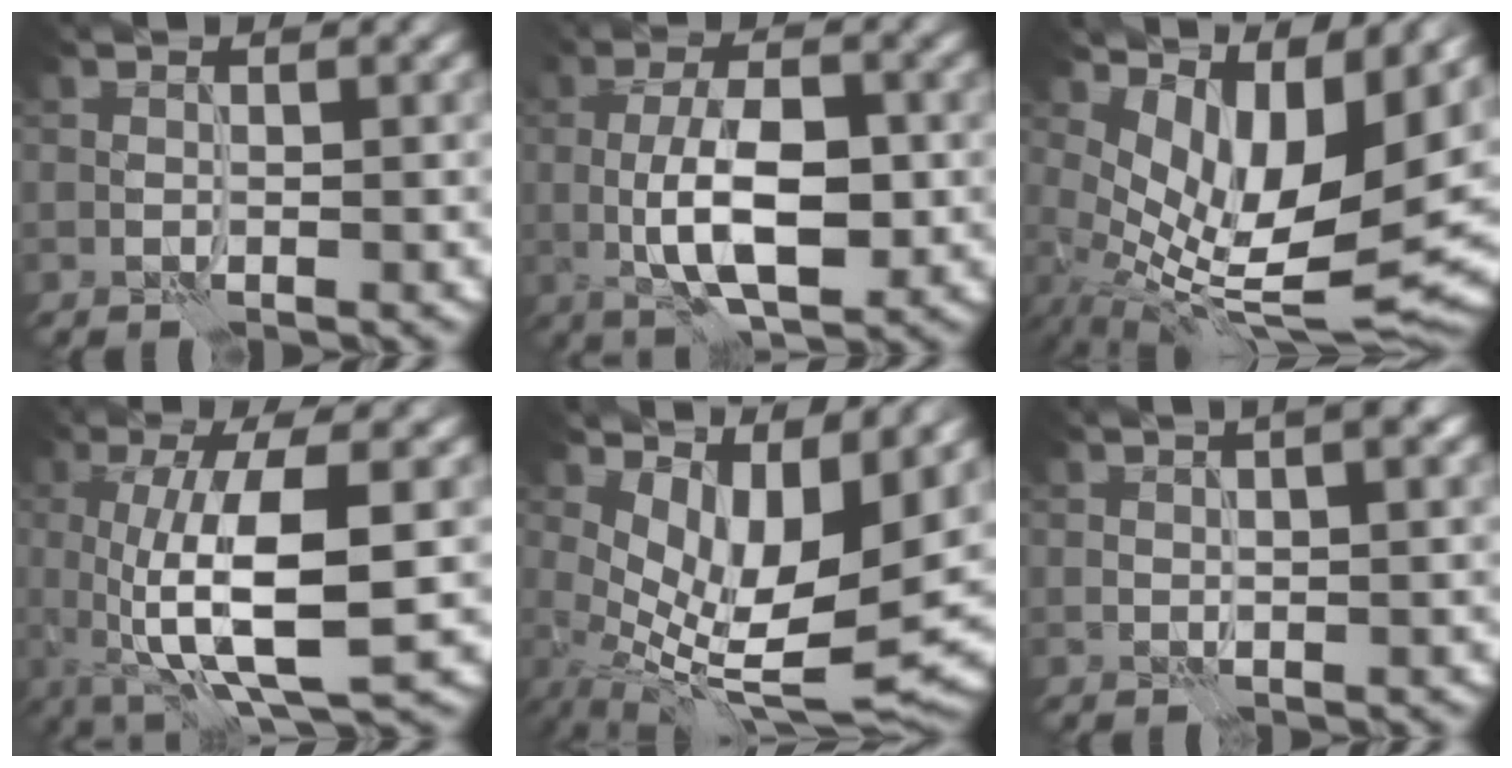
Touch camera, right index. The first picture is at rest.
{"total": 7.5, "force": [-1.0, 3.1, 6.7], "torque": [-0.120, 0.001, -0.019]}
{"total": 11.4, "force": [2.5, 5.3, 9.8], "torque": [-0.173, -0.014, 0.054]}
{"total": 9.9, "force": [-0.6, 2.9, 9.4], "torque": [-0.158, -0.006, -0.007]}
{"total": 10.2, "force": [2.0, 4.2, 9.1], "torque": [-0.166, -0.014, 0.044]}
{"total": 2.8, "force": [1.2, 1.0, 2.4], "torque": [-0.025, 0.004, 0.014]}